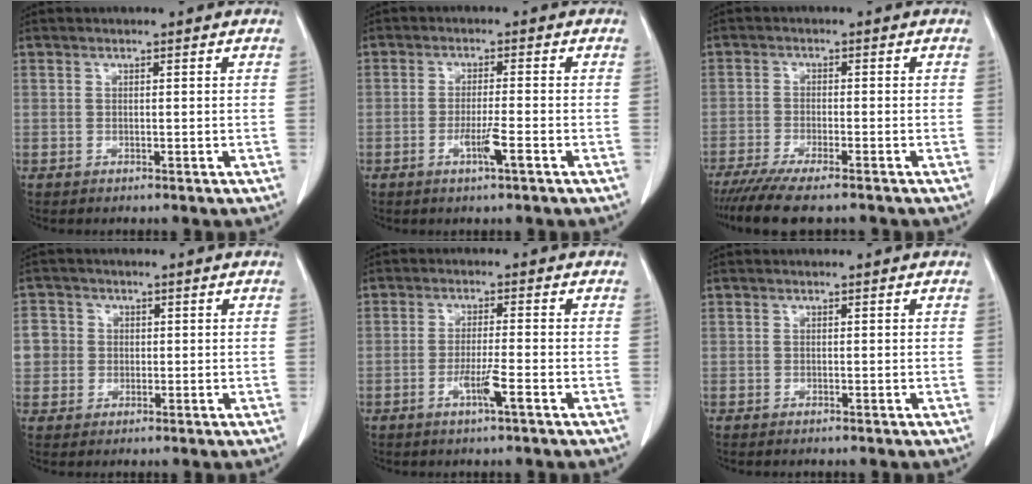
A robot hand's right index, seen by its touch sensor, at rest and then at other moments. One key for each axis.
{"total": 3.8, "fx": -1.7, "fy": -0.3, "fz": 3.4, "tx": -0.064, "ty": -0.008, "tz": -0.031}
{"total": 8.9, "fx": -7.4, "fy": 0.7, "fz": 5.0, "tx": -0.076, "ty": -0.020, "tz": -0.119}
{"total": 4.9, "fx": 0.3, "fy": 4.8, "fz": 0.9, "tx": -0.017, "ty": 0.013, "tz": 0.007}
{"total": 4.0, "fx": -1.8, "fy": -0.4, "fz": 3.5, "tx": -0.068, "ty": -0.008, "tz": -0.035}
{"total": 0.0}